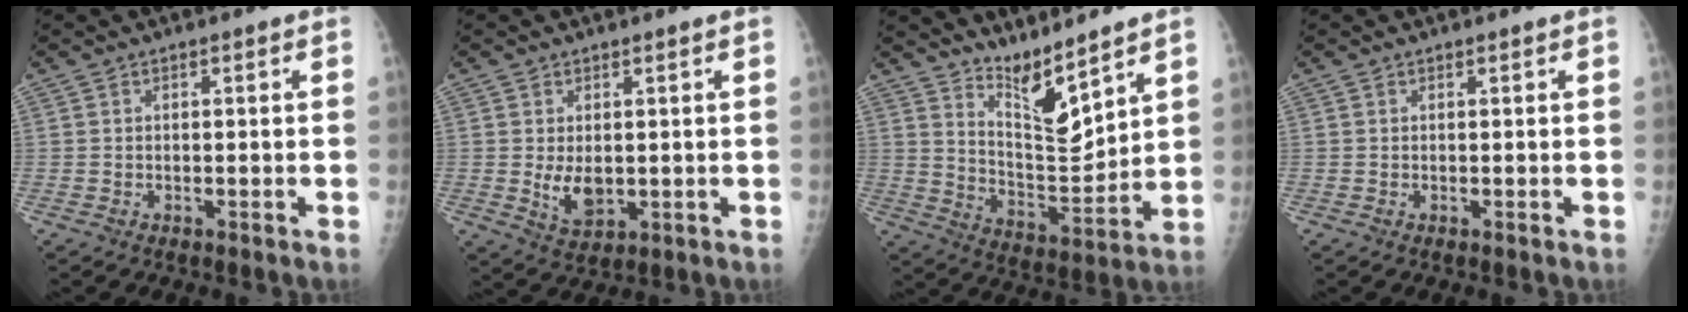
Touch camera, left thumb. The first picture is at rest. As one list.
[{"total": 5.0, "force": [0.1, 3.1, 4.0], "torque": [-0.059, -0.013, 0.016]}, {"total": 9.9, "force": [8.1, 1.9, 5.3], "torque": [-0.079, -0.081, 0.161]}, {"total": 0.0}]